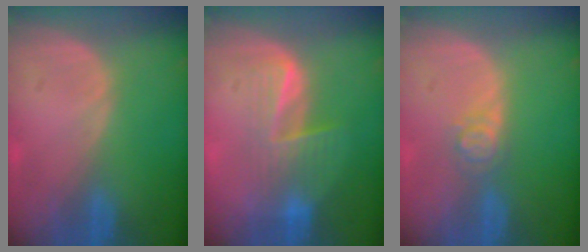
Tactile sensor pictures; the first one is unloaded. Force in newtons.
{"total": 6.2, "press": 5.9, "slide": 1.9}
{"total": 2.6, "press": 2.6, "slide": 0.3}